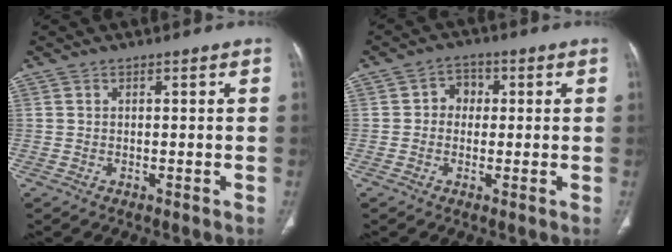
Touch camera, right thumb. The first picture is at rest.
{"total": 3.9, "force": [0.2, 3.4, 1.9], "torque": [-0.001, 0.011, -0.006]}